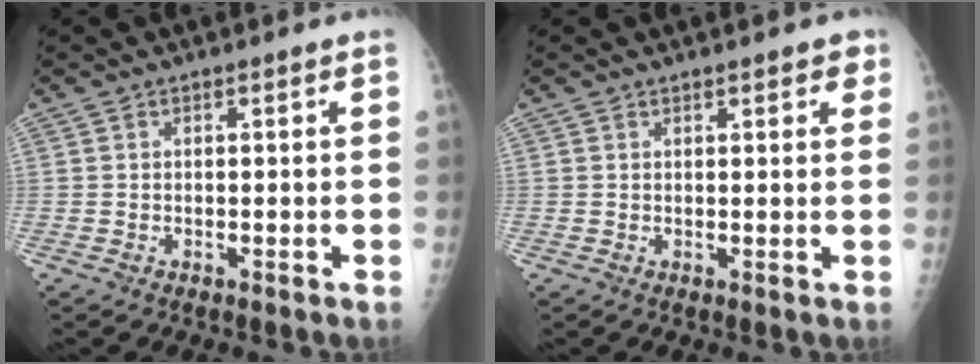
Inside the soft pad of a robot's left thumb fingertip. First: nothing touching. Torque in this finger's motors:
{"motor_torque": [-0.09, 0.08, -0.21, -0.18, 0.05]}